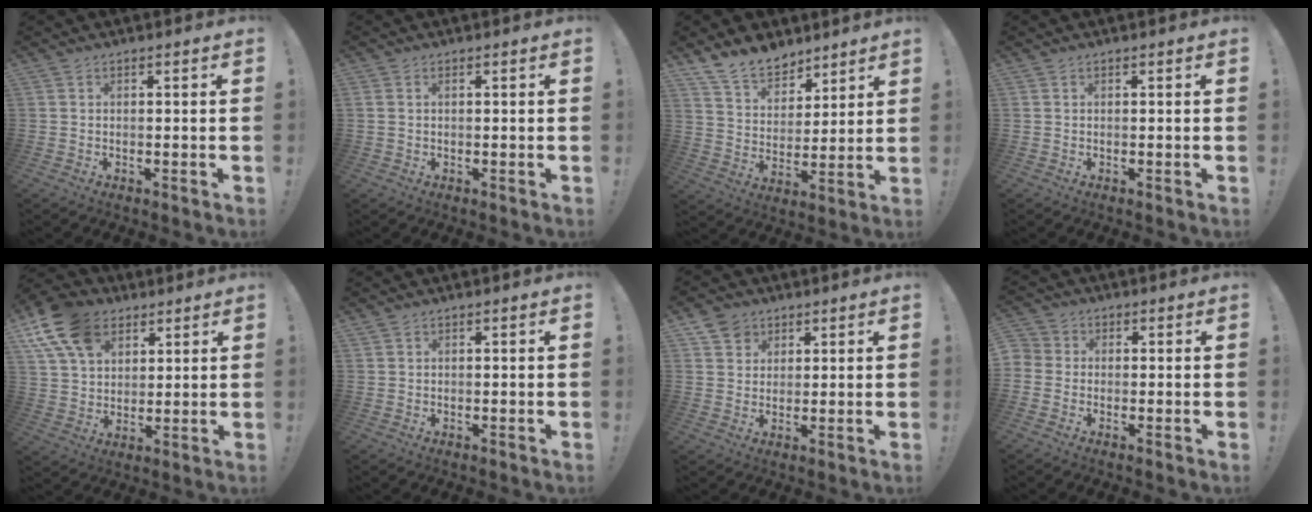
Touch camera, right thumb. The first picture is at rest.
{"total": 0.8, "force": [0.4, 0.5, 0.5], "torque": [-0.014, 0.002, 0.008]}
{"total": 12.5, "force": [10.1, 6.6, 3.3], "torque": [-0.061, -0.074, 0.197]}
{"total": 0.0}
{"total": 16.0, "force": [8.0, 11.0, 8.4], "torque": [-0.151, -0.036, 0.154]}
{"total": 0.6, "force": [0.5, 0.4, 0.2], "torque": [-0.003, 0.000, 0.008]}
{"total": 5.5, "force": [3.4, 4.3, 0.5], "torque": [-0.002, -0.020, 0.064]}
{"total": 3.4, "force": [-1.0, 3.1, 1.1], "torque": [-0.036, 0.010, -0.020]}